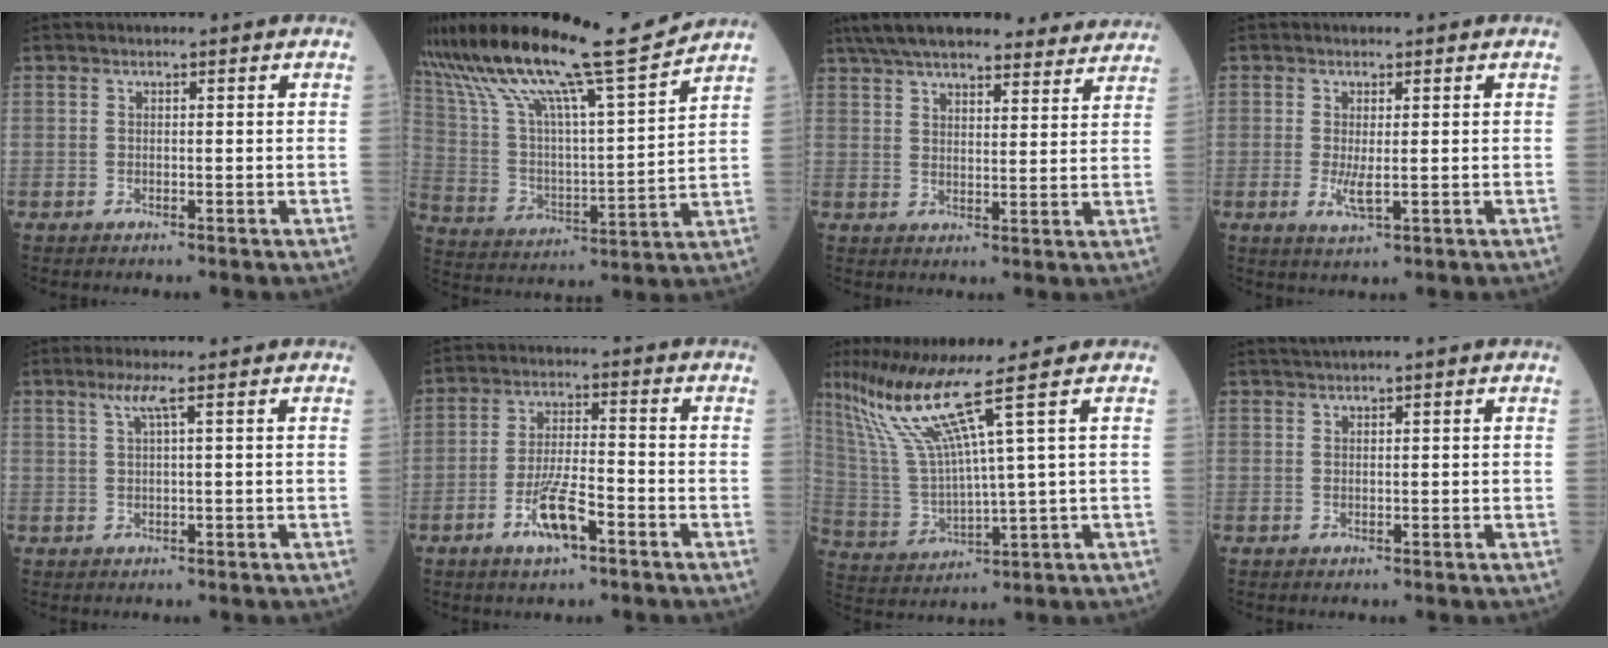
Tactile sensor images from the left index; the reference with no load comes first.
{"total": 22.3, "force": [18.6, 0.5, 12.3], "torque": [-0.234, 0.001, 0.323]}
{"total": 23.9, "force": [20.9, 5.5, 10.1], "torque": [-0.168, 0.038, 0.277]}
{"total": 2.8, "force": [-0.3, 0.6, 2.7], "torque": [-0.058, -0.008, -0.001]}
{"total": 2.3, "force": [1.1, -0.4, 2.0], "torque": [-0.047, 0.005, 0.025]}
{"total": 7.2, "force": [-3.9, 1.6, 5.9], "torque": [-0.119, -0.005, -0.071]}
{"total": 11.5, "force": [7.2, -2.6, 8.6], "torque": [-0.171, 0.002, 0.149]}
{"total": 1.4, "force": [0.9, -0.2, 1.0], "torque": [-0.020, 0.013, 0.021]}